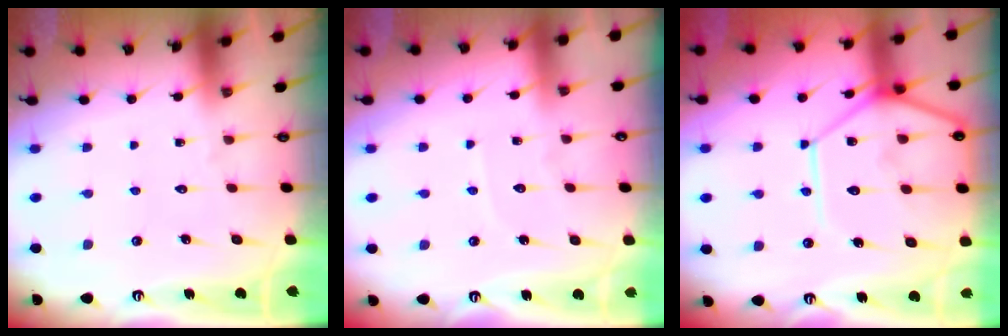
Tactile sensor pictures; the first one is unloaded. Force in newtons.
{"total": 3.3, "press": 3.3, "slide": 0.2}
{"total": 16.4, "press": 16.3, "slide": 2.1}